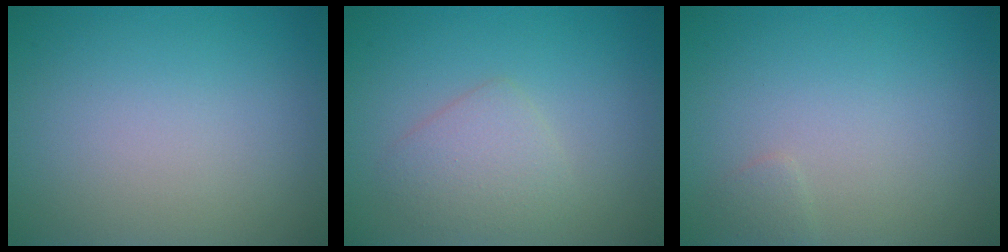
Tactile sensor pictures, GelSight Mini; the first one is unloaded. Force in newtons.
{"total": 2.5, "press": 2.5, "slide": 0.1}
{"total": 0.7, "press": 0.7, "slide": 0.0}